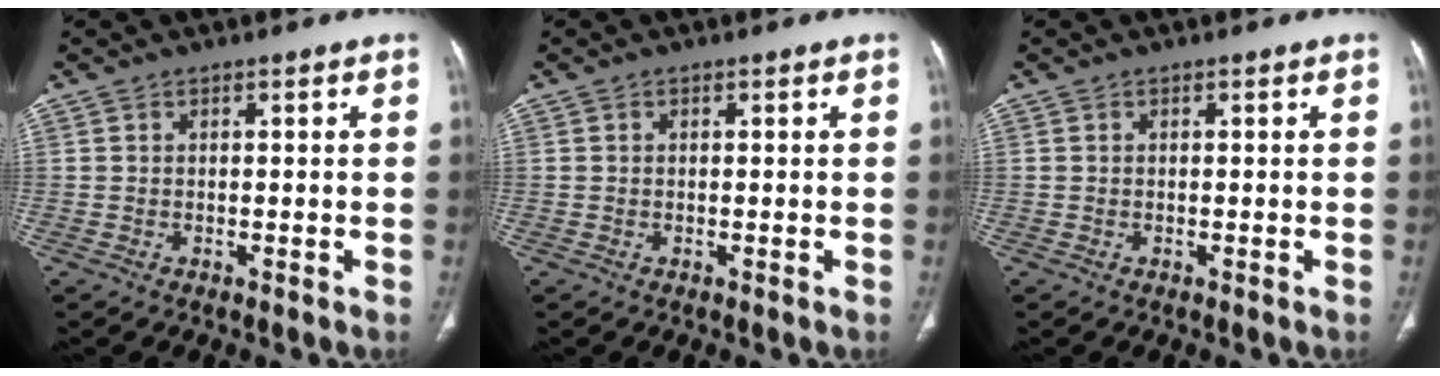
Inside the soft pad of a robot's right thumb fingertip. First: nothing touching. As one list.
[{"total": 0.0}, {"total": 0.0}]